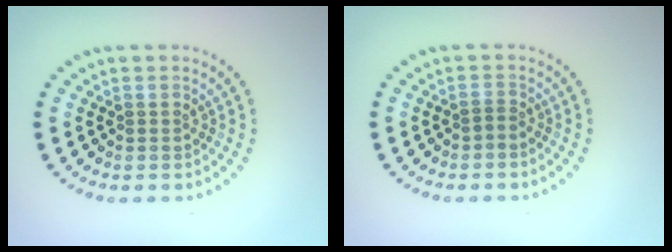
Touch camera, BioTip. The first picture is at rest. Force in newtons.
{"total": 0.7, "press": 0.3, "slide": 0.6}